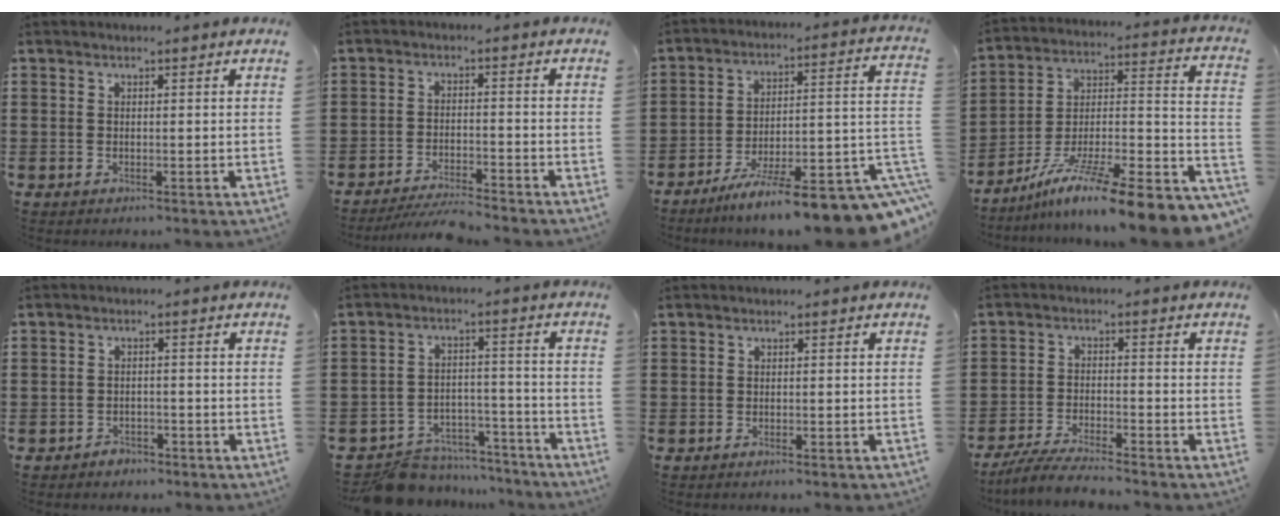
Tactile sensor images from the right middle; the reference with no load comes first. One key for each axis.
{"total": 4.5, "fx": -4.3, "fy": 0.3, "fz": 1.3, "tx": -0.028, "ty": -0.003, "tz": -0.086}
{"total": 13.7, "fx": -9.9, "fy": 1.1, "fz": 9.5, "tx": -0.133, "ty": 0.017, "tz": -0.170}
{"total": 11.8, "fx": -8.8, "fy": 0.3, "fz": 7.9, "tx": -0.125, "ty": -0.004, "tz": -0.160}
{"total": 2.0, "fx": -1.8, "fy": 0.7, "fz": -0.1, "tx": -0.004, "ty": 0.004, "tz": -0.042}
{"total": 8.2, "fx": -7.8, "fy": 2.0, "fz": 1.2, "tx": -0.012, "ty": 0.031, "tz": -0.150}
{"total": 0.8, "fx": -0.7, "fy": 0.1, "fz": 0.3, "tx": -0.009, "ty": -0.002, "tz": -0.014}
{"total": 5.2, "fx": -4.9, "fy": 0.3, "fz": 1.8, "tx": -0.043, "ty": -0.005, "tz": -0.097}